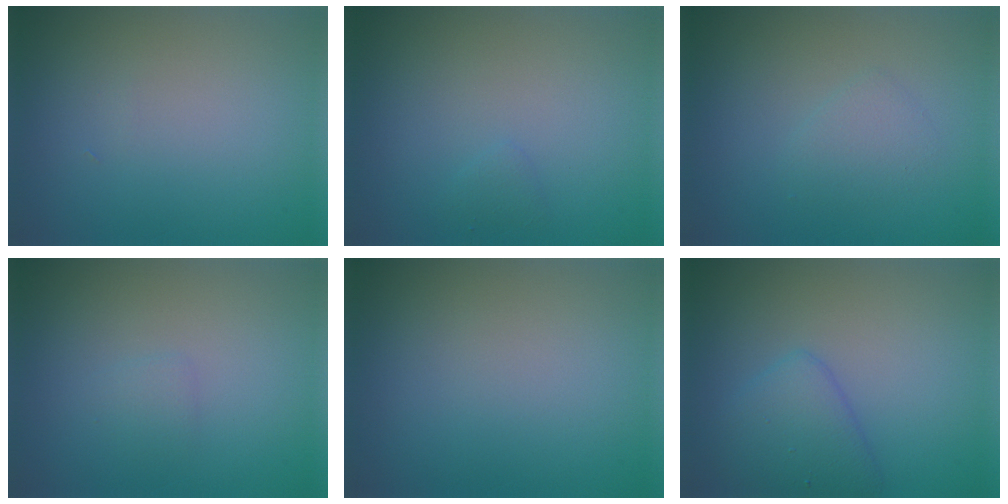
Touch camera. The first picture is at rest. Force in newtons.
{"total": 0.6, "press": 0.6, "slide": 0.1}
{"total": 1.4, "press": 1.4, "slide": 0.1}
{"total": 0.8, "press": 0.8, "slide": 0.0}
{"total": 0.0}
{"total": 3.2, "press": 3.2, "slide": 0.1}